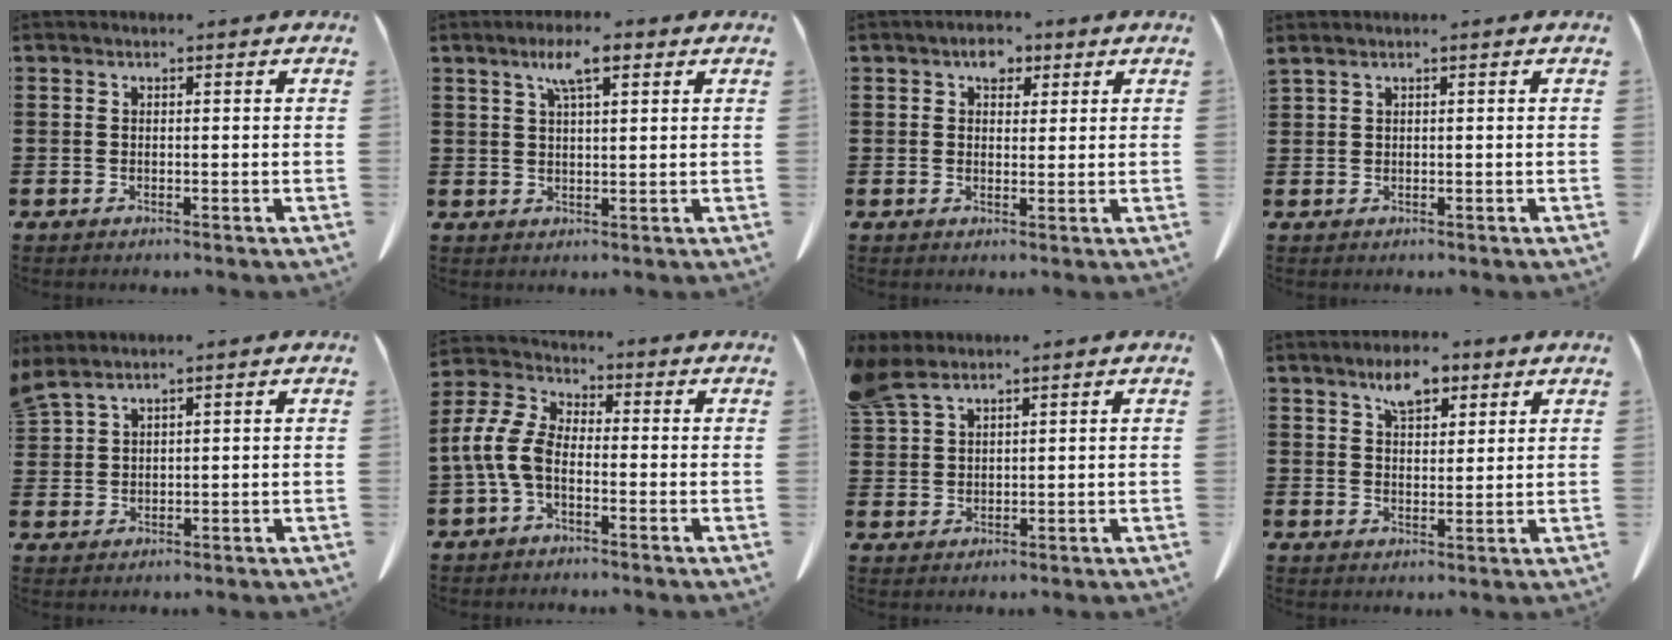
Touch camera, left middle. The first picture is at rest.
{"total": 5.6, "force": [3.2, 1.3, 4.4], "torque": [-0.095, 0.010, 0.054]}
{"total": 3.6, "force": [2.2, 2.3, 1.7], "torque": [-0.018, 0.002, 0.033]}
{"total": 0.6, "force": [0.5, 0.0, 0.4], "torque": [-0.009, 0.000, 0.010]}
{"total": 2.5, "force": [2.3, 0.3, 0.9], "torque": [-0.024, -0.002, 0.045]}
{"total": 7.2, "force": [-2.3, 3.9, 5.6], "torque": [-0.150, -0.006, -0.054]}
{"total": 4.5, "force": [3.6, 1.9, 1.9], "torque": [-0.052, 0.002, 0.069]}
{"total": 6.2, "force": [4.3, 2.8, 3.5], "torque": [-0.064, -0.001, 0.073]}